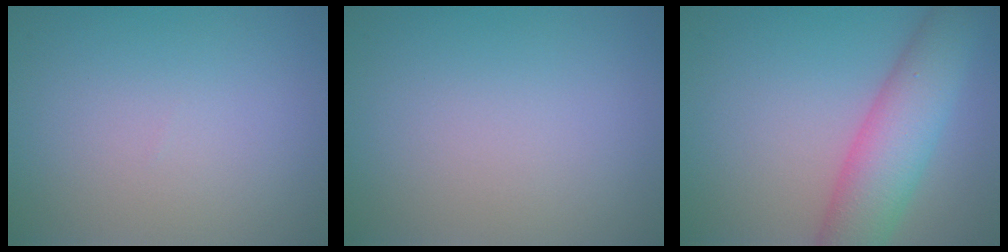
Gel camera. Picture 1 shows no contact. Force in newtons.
{"total": 0.0}
{"total": 7.2, "press": 7.2, "slide": 0.3}